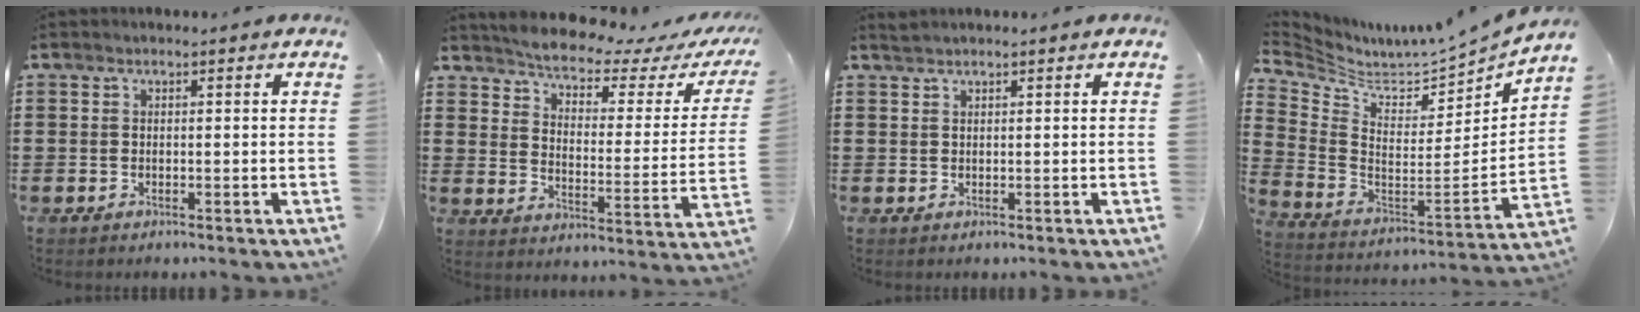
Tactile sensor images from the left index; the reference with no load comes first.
{"total": 4.0, "force": [3.8, 0.3, 1.4], "torque": [-0.053, -0.031, 0.057]}
{"total": 0.9, "force": [0.9, -0.1, 0.2], "torque": [-0.005, -0.001, 0.017]}
{"total": 4.7, "force": [4.5, 0.9, 1.0], "torque": [-0.053, -0.055, 0.074]}